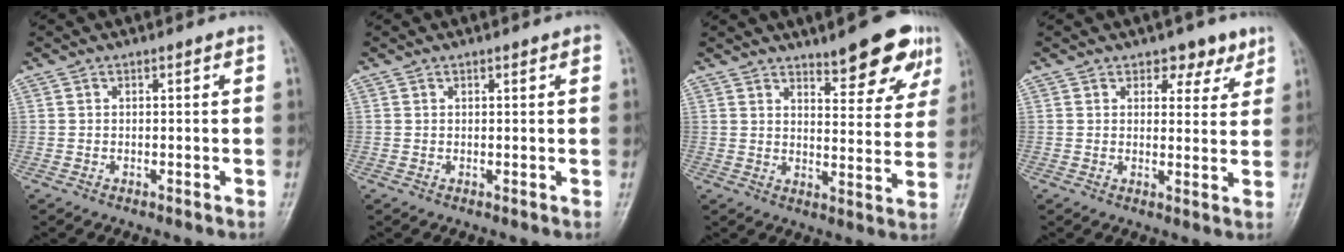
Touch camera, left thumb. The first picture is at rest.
{"total": 1.2, "force": [0.7, 0.4, 0.9], "torque": [-0.010, 0.000, 0.007]}
{"total": 11.5, "force": [7.7, 3.5, 7.8], "torque": [-0.065, -0.042, 0.104]}
{"total": 4.8, "force": [3.3, 2.9, 2.0], "torque": [0.007, -0.017, 0.044]}